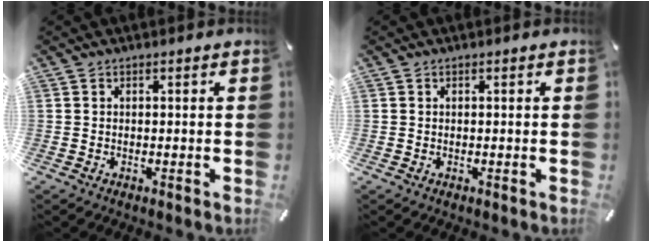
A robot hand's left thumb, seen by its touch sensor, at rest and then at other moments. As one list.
[{"total": 0.0}]